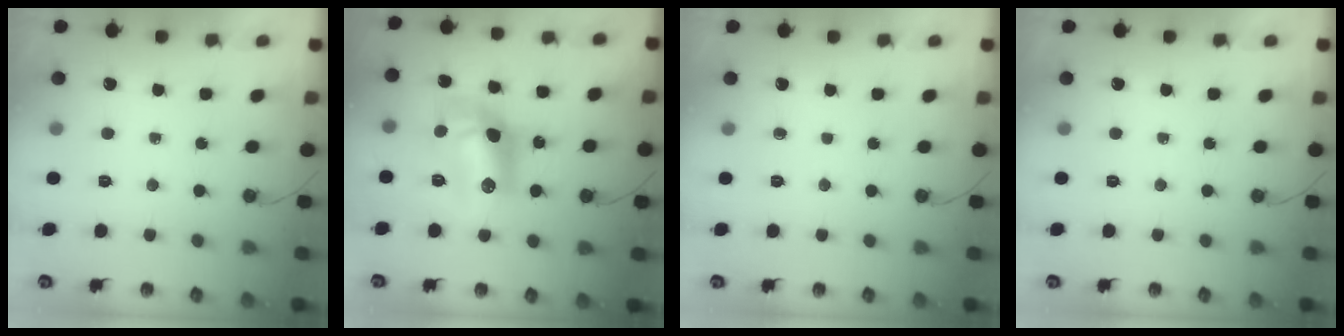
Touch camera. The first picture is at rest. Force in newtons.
{"total": 13.0, "press": 12.9, "slide": 0.9}
{"total": 0.0}
{"total": 0.0}